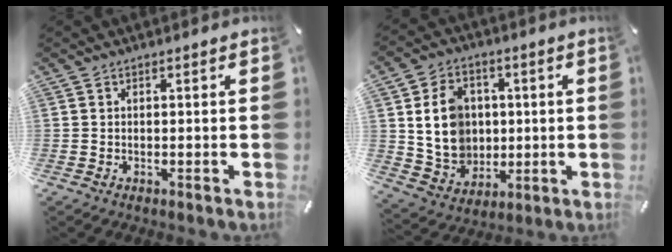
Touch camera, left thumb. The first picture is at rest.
{"total": 11.9, "force": [1.7, 10.5, 5.3], "torque": [-0.106, 0.005, 0.040]}